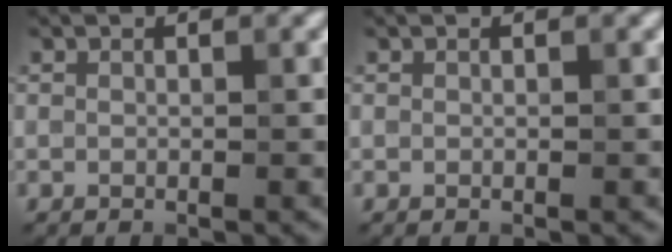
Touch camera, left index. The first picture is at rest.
{"total": 0.0}